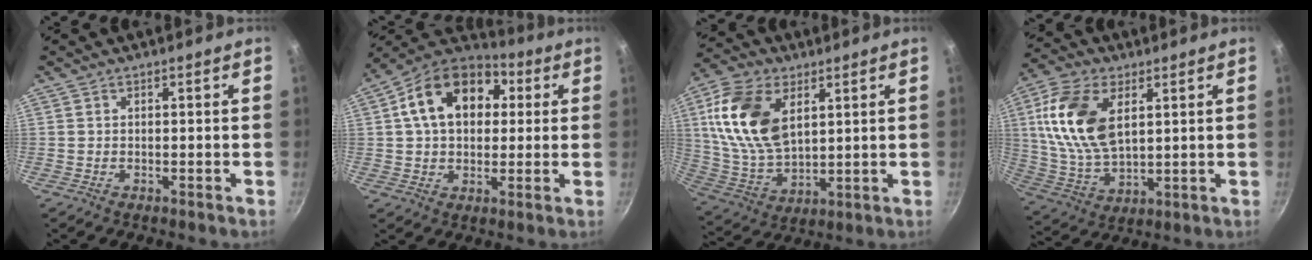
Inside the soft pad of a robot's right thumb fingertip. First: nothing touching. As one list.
[{"total": 17.9, "force": [4.2, 12.7, 11.9], "torque": [-0.175, 0.025, 0.052]}, {"total": 17.7, "force": [5.6, 10.7, 13.0], "torque": [-0.234, -0.012, 0.116]}, {"total": 16.6, "force": [4.7, 9.5, 12.8], "torque": [-0.237, -0.009, 0.097]}]